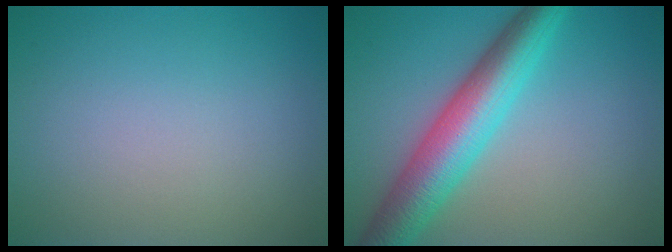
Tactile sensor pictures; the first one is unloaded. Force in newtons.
{"total": 7.5, "press": 7.5, "slide": 0.2}